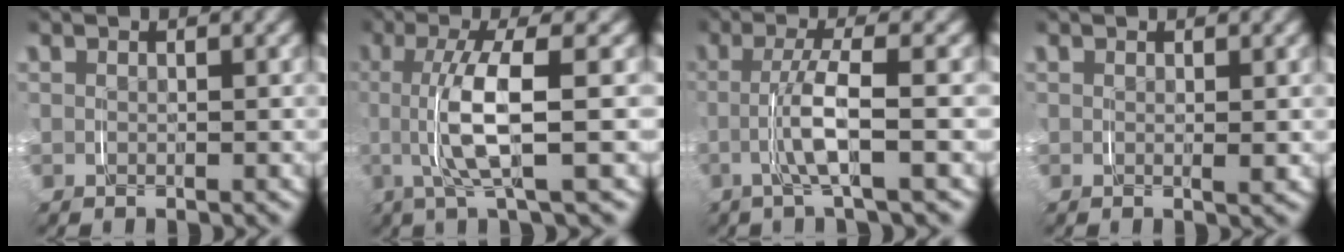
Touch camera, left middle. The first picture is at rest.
{"total": 5.4, "force": [-0.3, 0.4, 5.3], "torque": [-0.107, 0.004, -0.011]}
{"total": 3.5, "force": [-0.6, -0.2, 3.5], "torque": [-0.070, 0.002, -0.014]}
{"total": 0.6, "force": [0.3, -0.1, 0.5], "torque": [-0.002, -0.004, 0.004]}